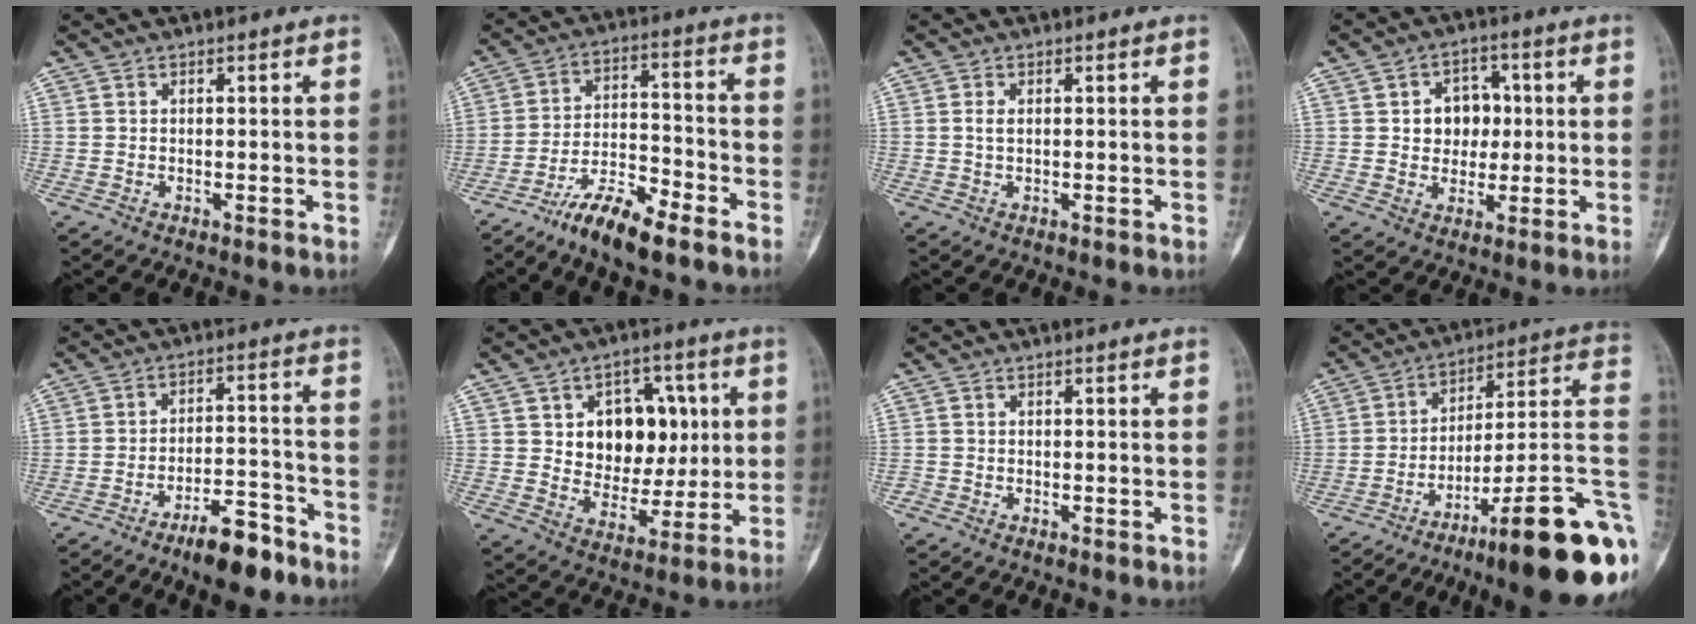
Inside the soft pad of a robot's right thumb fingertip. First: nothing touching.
{"total": 10.8, "force": [-8.0, 2.2, 6.9], "torque": [-0.132, 0.053, -0.147]}
{"total": 1.3, "force": [0.2, 0.7, 1.1], "torque": [-0.026, 0.001, 0.005]}
{"total": 7.9, "force": [1.0, 6.4, 4.5], "torque": [-0.022, 0.004, 0.013]}
{"total": 9.8, "force": [-7.0, 3.0, 6.1], "torque": [-0.087, 0.057, -0.114]}
{"total": 14.4, "force": [3.0, 10.5, 9.4], "torque": [-0.079, -0.005, 0.054]}
{"total": 0.6, "force": [-0.5, 0.3, -0.1], "torque": [0.004, 0.002, -0.015]}
{"total": 23.6, "force": [-10.8, 3.7, 20.6], "torque": [-0.210, 0.082, -0.156]}